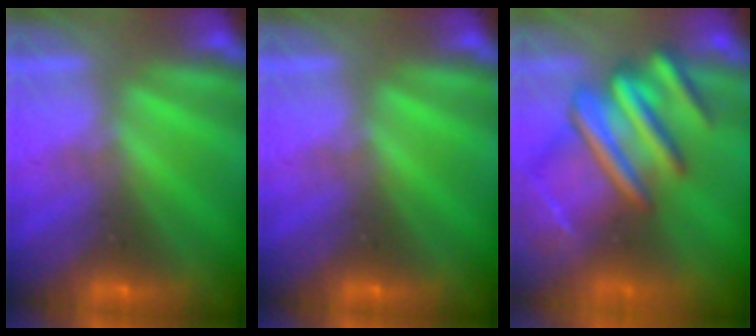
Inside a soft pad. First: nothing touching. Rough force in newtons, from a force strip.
{"total": 0.0}
{"total": 9.4}